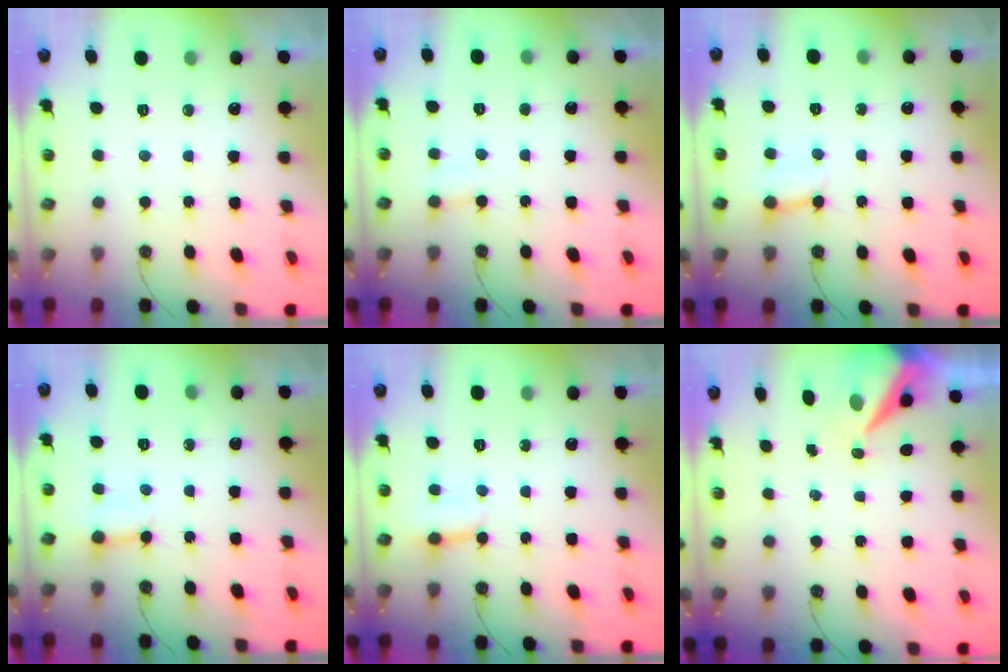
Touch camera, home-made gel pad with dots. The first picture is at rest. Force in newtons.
{"total": 4.7, "press": 4.6, "slide": 0.6}
{"total": 3.1, "press": 3.0, "slide": 0.4}
{"total": 3.3, "press": 3.2, "slide": 0.4}
{"total": 2.8, "press": 2.8, "slide": 0.2}
{"total": 8.6, "press": 8.6, "slide": 1.1}